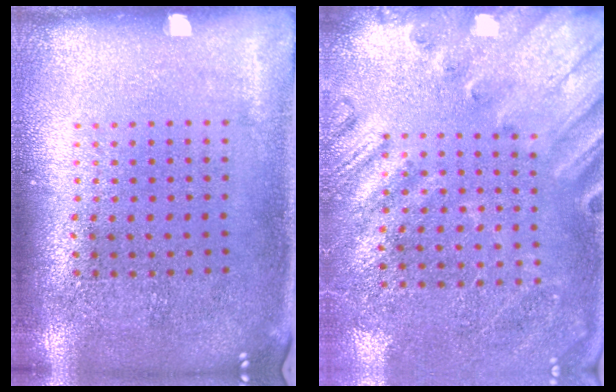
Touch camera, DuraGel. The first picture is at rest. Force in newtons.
{"total": 2.2, "press": 2.0, "slide": 1.0}